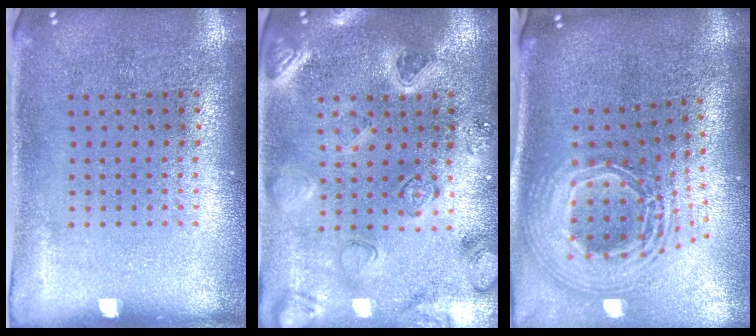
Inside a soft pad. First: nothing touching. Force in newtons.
{"total": 2.2, "press": 2.2, "slide": 0.2}
{"total": 2.8, "press": 2.0, "slide": 2.0}